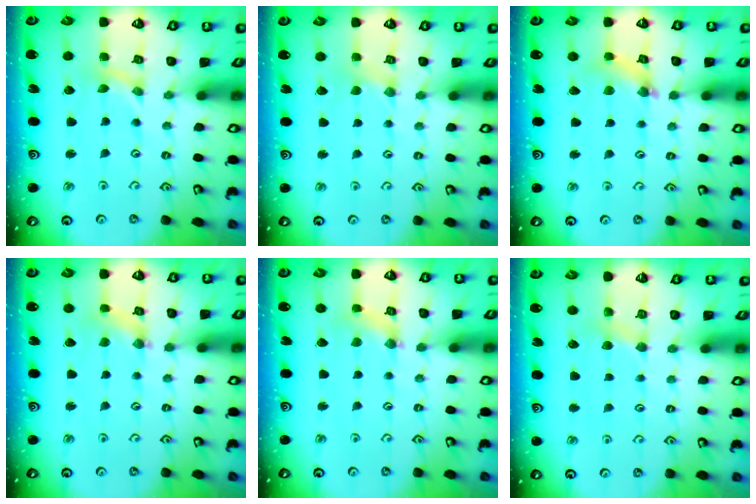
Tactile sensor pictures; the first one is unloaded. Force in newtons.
{"total": 1.2, "press": 1.2, "slide": 0.3}
{"total": 5.0, "press": 5.0, "slide": 0.5}
{"total": 1.4, "press": 1.4, "slide": 0.3}
{"total": 1.4, "press": 1.4, "slide": 0.3}
{"total": 2.9, "press": 2.9, "slide": 0.5}